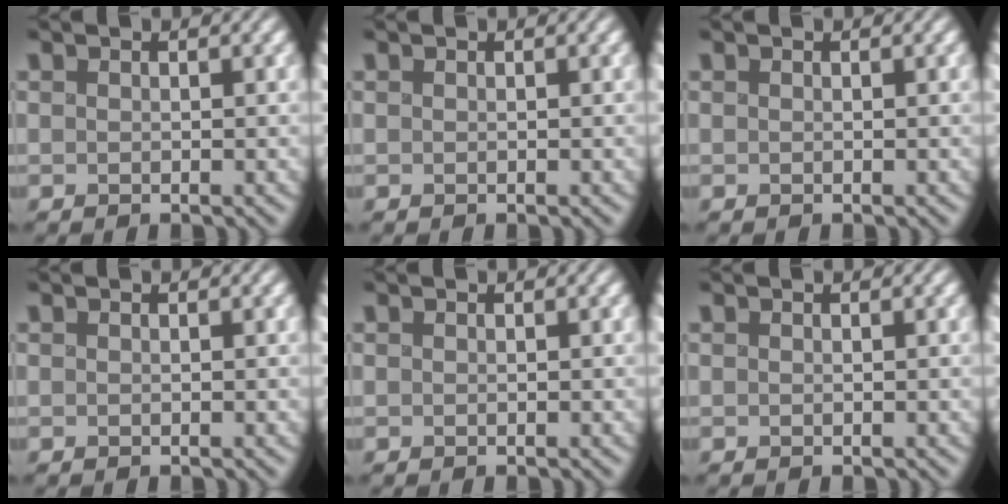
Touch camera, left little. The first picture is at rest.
{"total": 0.0}
{"total": 0.0}
{"total": 0.0}
{"total": 0.0}
{"total": 0.0}